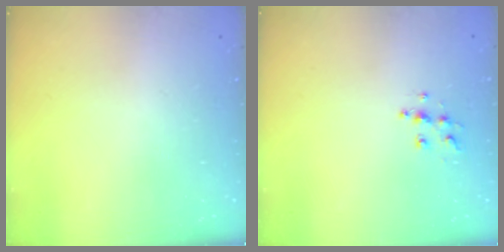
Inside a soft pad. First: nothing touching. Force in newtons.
{"total": 6.6, "press": 6.5, "slide": 0.3}